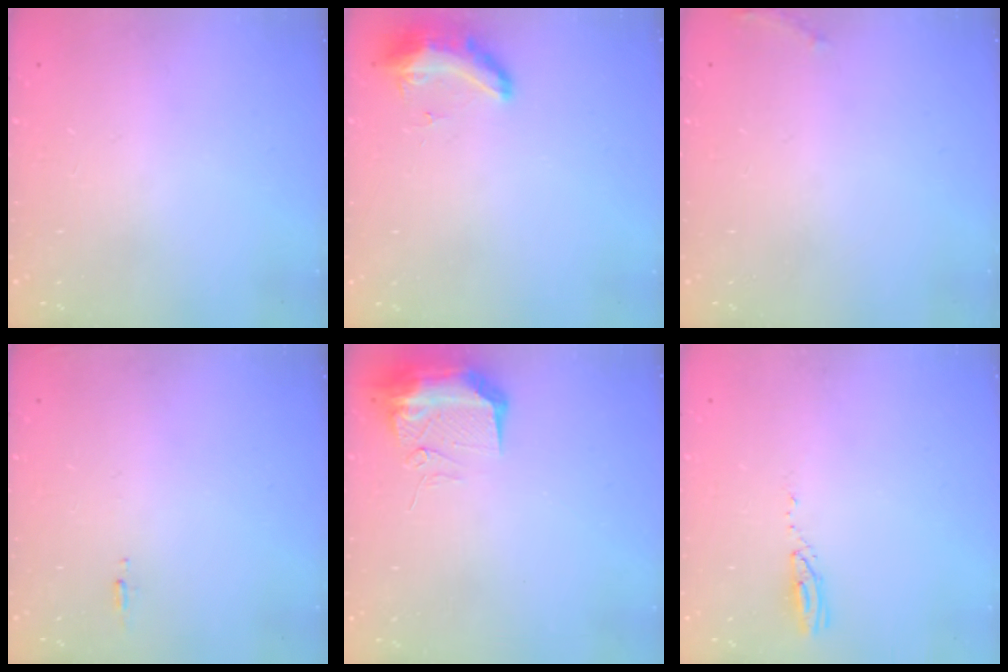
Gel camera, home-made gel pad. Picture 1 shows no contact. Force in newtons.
{"total": 11.0, "press": 9.7, "slide": 5.3}
{"total": 5.6, "press": 5.3, "slide": 1.7}
{"total": 5.0, "press": 4.7, "slide": 1.8}
{"total": 16.8, "press": 12.6, "slide": 11.1}
{"total": 3.5, "press": 3.5, "slide": 0.3}